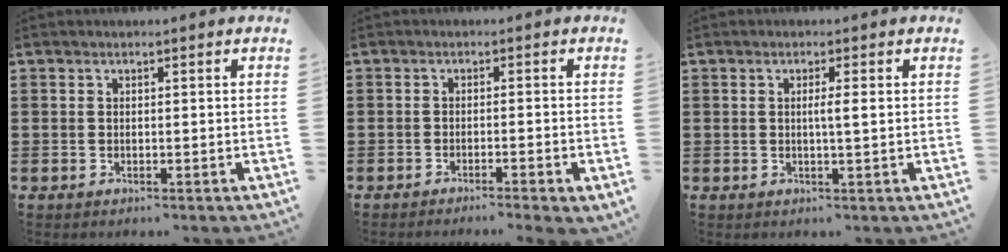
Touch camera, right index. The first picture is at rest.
{"total": 1.3, "force": [-1.1, -0.3, 0.6], "torque": [-0.012, 0.000, -0.021]}
{"total": 2.0, "force": [0.2, 0.0, 2.0], "torque": [-0.037, -0.003, 0.000]}